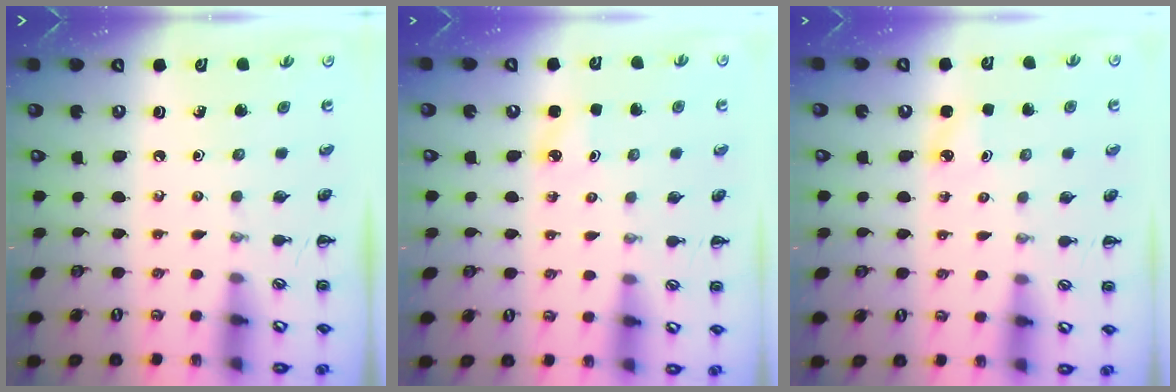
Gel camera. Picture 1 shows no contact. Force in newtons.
{"total": 2.5, "press": 2.4, "slide": 0.8}
{"total": 2.5, "press": 2.4, "slide": 0.8}